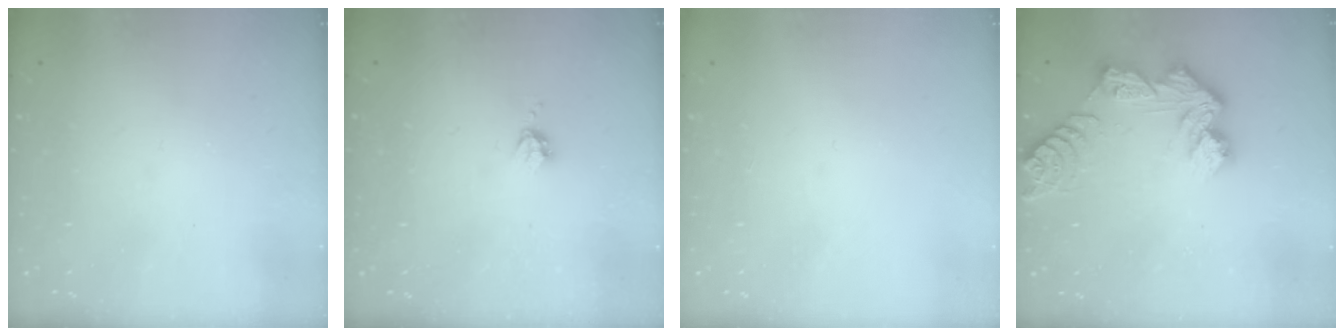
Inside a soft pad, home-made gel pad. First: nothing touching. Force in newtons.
{"total": 3.8, "press": 3.8, "slide": 0.4}
{"total": 0.0}
{"total": 10.8, "press": 10.7, "slide": 1.1}